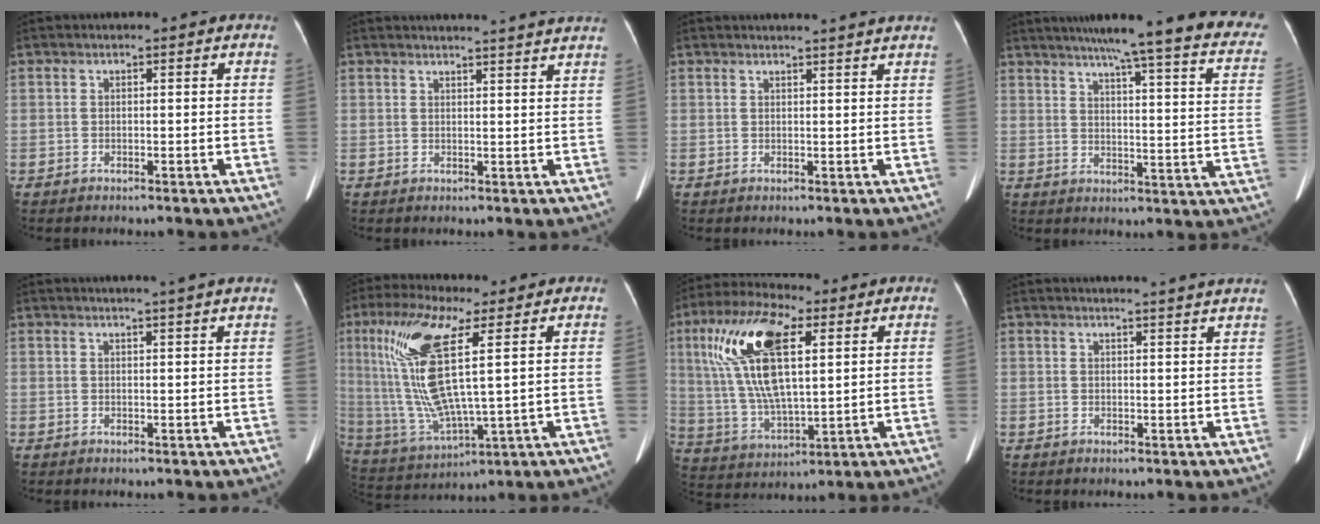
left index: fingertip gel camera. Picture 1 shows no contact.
{"total": 11.8, "force": [11.2, -0.9, 3.6], "torque": [-0.046, -0.016, 0.116]}
{"total": 6.7, "force": [6.3, -0.8, 2.3], "torque": [-0.023, 0.013, 0.058]}
{"total": 27.8, "force": [23.5, 1.3, 14.8], "torque": [-0.186, -0.052, 0.279]}
{"total": 8.7, "force": [7.4, -1.4, 4.3], "torque": [-0.052, 0.014, 0.077]}
{"total": 15.5, "force": [4.8, 2.4, 14.5], "torque": [-0.331, -0.008, 0.095]}
{"total": 16.7, "force": [5.8, 5.0, 14.8], "torque": [-0.320, 0.015, 0.108]}
{"total": 10.8, "force": [10.1, -1.0, 3.5], "torque": [-0.042, -0.009, 0.104]}